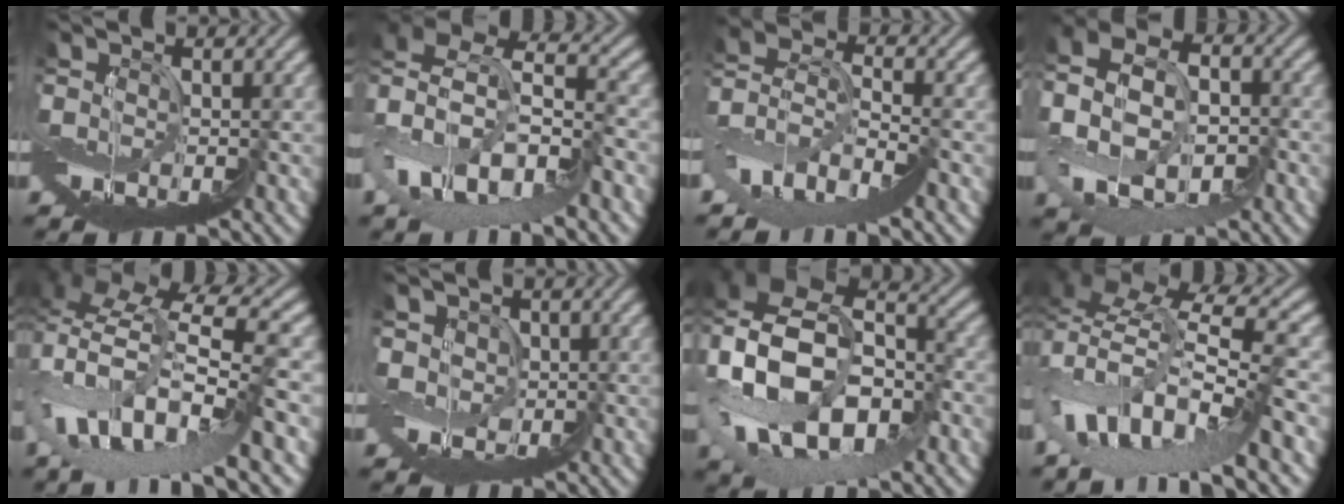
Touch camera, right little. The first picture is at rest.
{"total": 5.2, "force": [-2.1, 2.4, 4.1], "torque": [-0.139, 0.012, -0.029]}
{"total": 3.5, "force": [-3.2, -0.4, 1.4], "torque": [-0.058, 0.019, -0.079]}
{"total": 5.2, "force": [-1.6, 3.8, 3.2], "torque": [-0.131, 0.020, -0.028]}
{"total": 5.2, "force": [-1.8, 0.5, 4.9], "torque": [-0.148, 0.026, -0.026]}
{"total": 2.7, "force": [2.3, 1.1, -0.9], "torque": [0.005, 0.027, 0.004]}
{"total": 7.4, "force": [-0.5, 4.8, 5.6], "torque": [-0.152, 0.022, -0.001]}
{"total": 6.1, "force": [-3.8, 0.4, 4.8], "torque": [-0.135, 0.018, -0.060]}